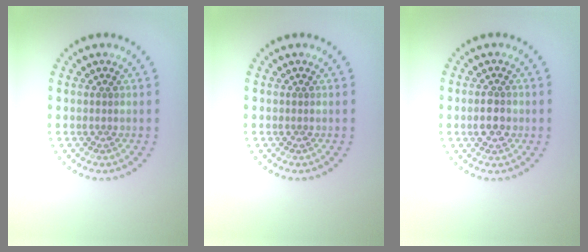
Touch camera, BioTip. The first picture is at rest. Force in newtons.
{"total": 0.0}
{"total": 2.7, "press": 2.7, "slide": 0.1}